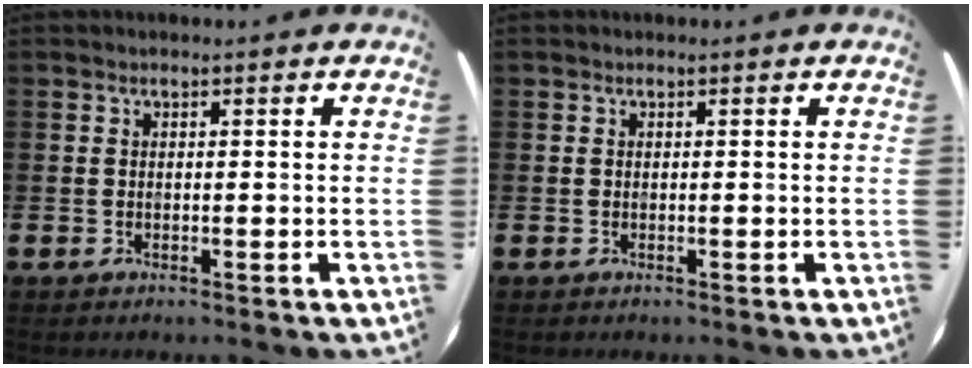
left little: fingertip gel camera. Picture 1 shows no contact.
{"total": 0.0}